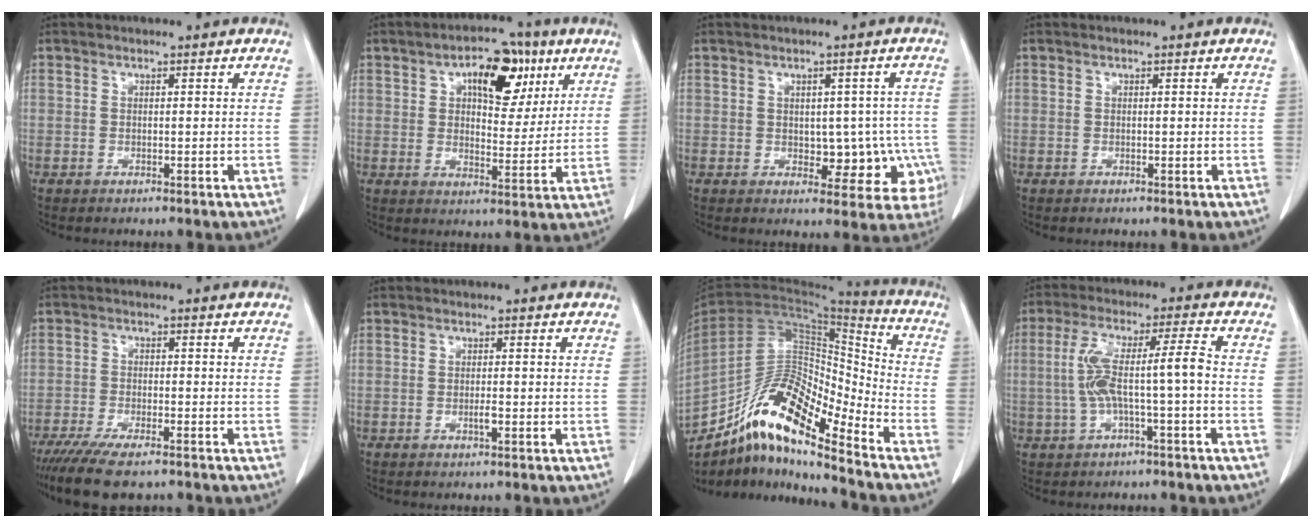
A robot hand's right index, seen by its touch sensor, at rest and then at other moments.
{"total": 11.2, "force": [5.1, 5.5, 8.2], "torque": [-0.115, 0.023, 0.079]}
{"total": 8.9, "force": [-1.5, 5.4, 6.9], "torque": [-0.057, 0.020, -0.007]}
{"total": 0.0}
{"total": 9.4, "force": [-7.4, 2.2, 5.4], "torque": [-0.082, -0.017, -0.120]}
{"total": 1.3, "force": [-0.5, 0.2, 1.2], "torque": [-0.022, 0.000, -0.008]}
{"total": 15.9, "force": [-11.9, 3.1, 10.0], "torque": [-0.178, 0.033, -0.211]}
{"total": 8.3, "force": [-1.1, 0.3, 8.2], "torque": [-0.165, 0.028, -0.020]}